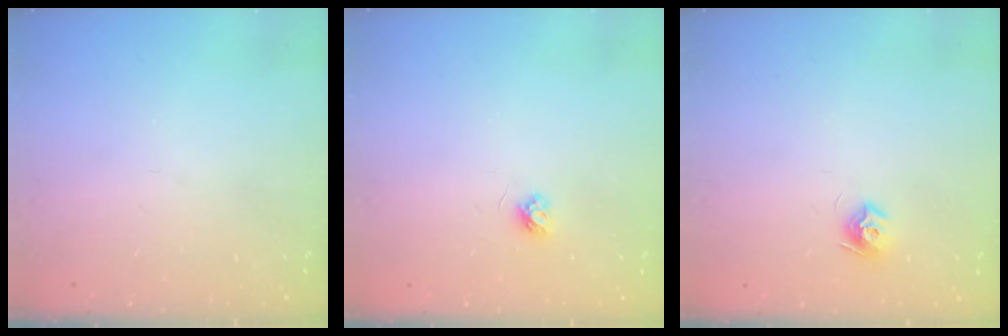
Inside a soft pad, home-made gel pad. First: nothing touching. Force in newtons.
{"total": 3.7, "press": 3.7, "slide": 0.4}
{"total": 7.8, "press": 7.8, "slide": 0.2}